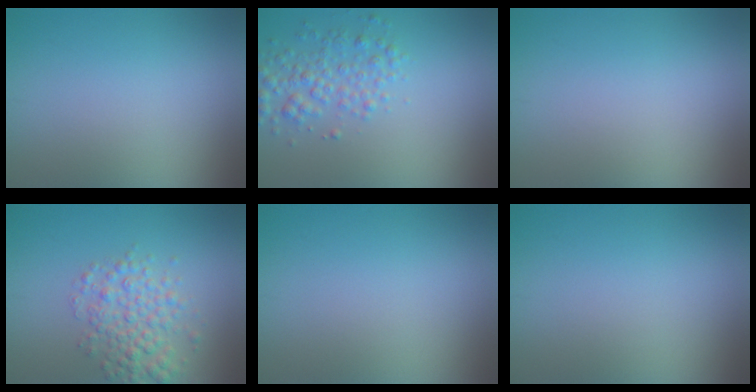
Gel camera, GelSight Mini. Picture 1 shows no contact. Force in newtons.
{"total": 3.0, "press": 3.0, "slide": 0.1}
{"total": 0.0}
{"total": 3.9, "press": 3.9, "slide": 0.1}
{"total": 0.0}
{"total": 0.0}